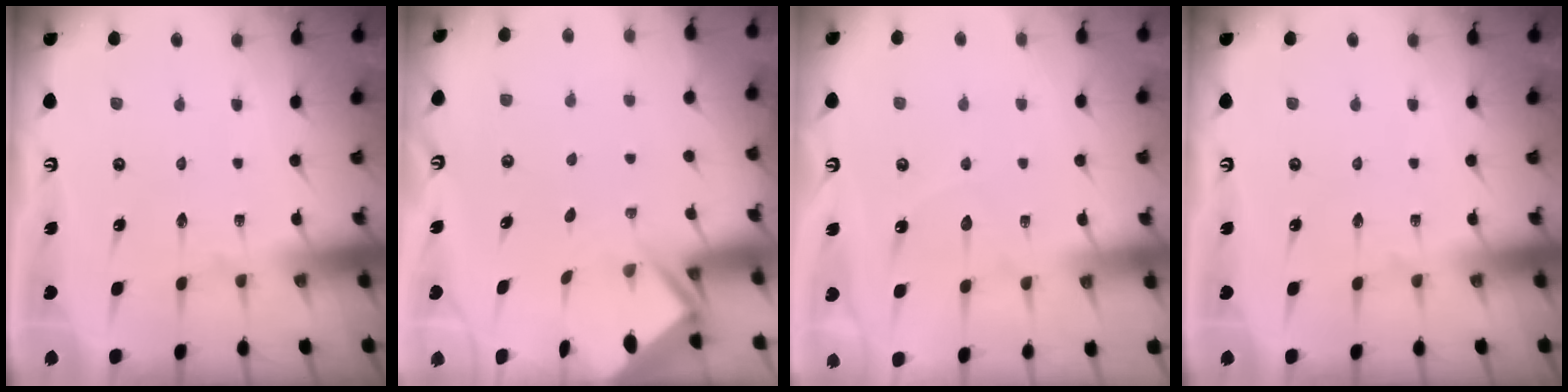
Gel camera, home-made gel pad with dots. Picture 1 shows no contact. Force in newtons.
{"total": 2.4, "press": 2.4, "slide": 0.2}
{"total": 4.9, "press": 4.8, "slide": 0.5}
{"total": 0.0}